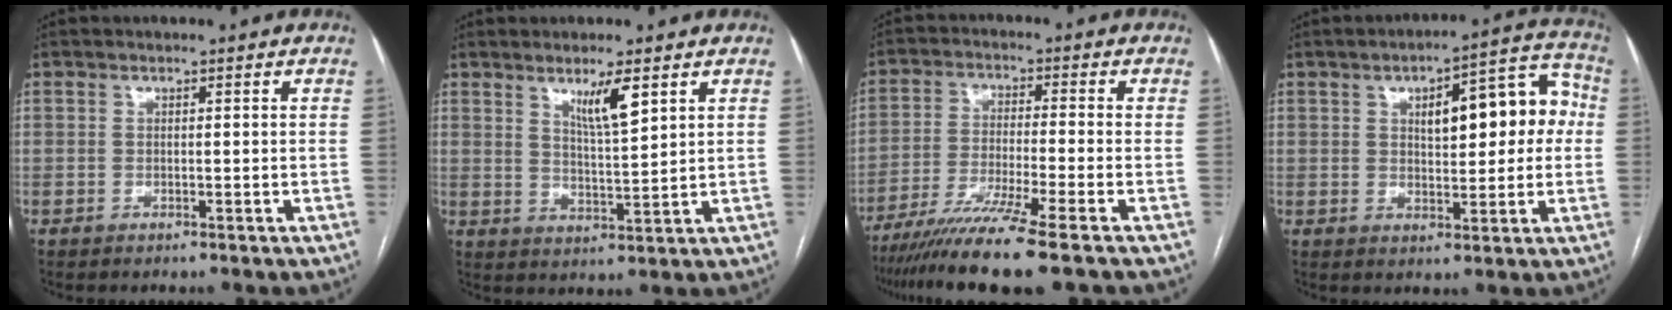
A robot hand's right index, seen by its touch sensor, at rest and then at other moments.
{"total": 5.5, "force": [3.2, 0.2, 4.4], "torque": [-0.079, -0.011, 0.059]}
{"total": 11.4, "force": [-8.7, -2.0, 7.1], "torque": [-0.120, -0.036, -0.143]}
{"total": 12.3, "force": [1.9, 4.3, 11.4], "torque": [-0.145, 0.041, 0.030]}